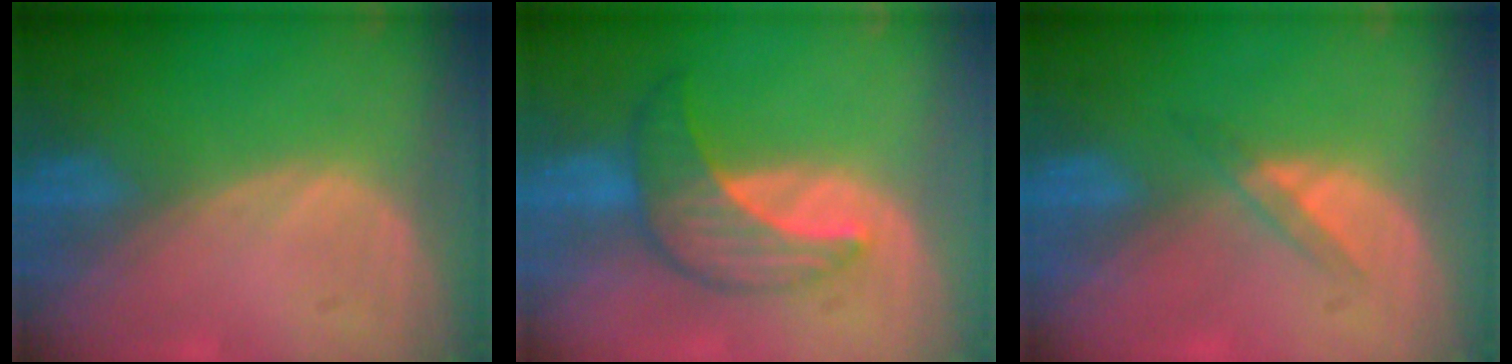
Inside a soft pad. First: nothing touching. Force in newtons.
{"total": 7.0, "press": 6.9, "slide": 1.5}
{"total": 2.3, "press": 2.0, "slide": 1.0}